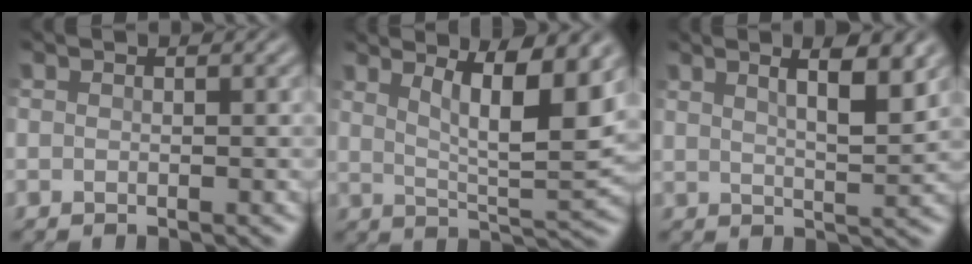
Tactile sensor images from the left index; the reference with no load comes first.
{"total": 8.0, "force": [3.8, 2.0, 6.7], "torque": [-0.102, -0.007, 0.067]}
{"total": 5.4, "force": [3.0, 1.5, 4.2], "torque": [-0.047, 0.015, 0.030]}